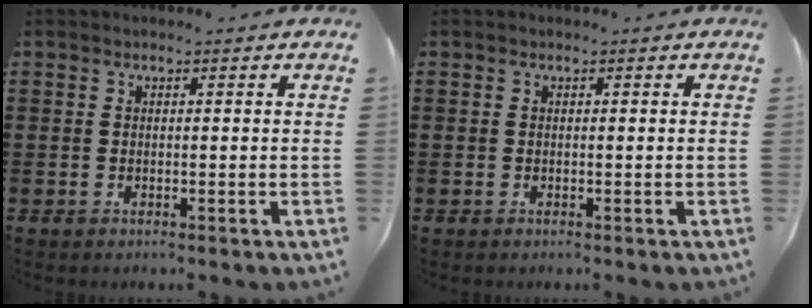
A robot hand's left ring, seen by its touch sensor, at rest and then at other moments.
{"total": 0.0}